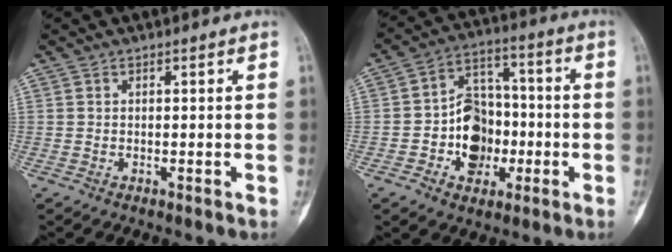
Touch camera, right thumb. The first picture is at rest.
{"total": 12.2, "force": [-2.9, 9.5, 7.2], "torque": [-0.070, 0.039, -0.051]}